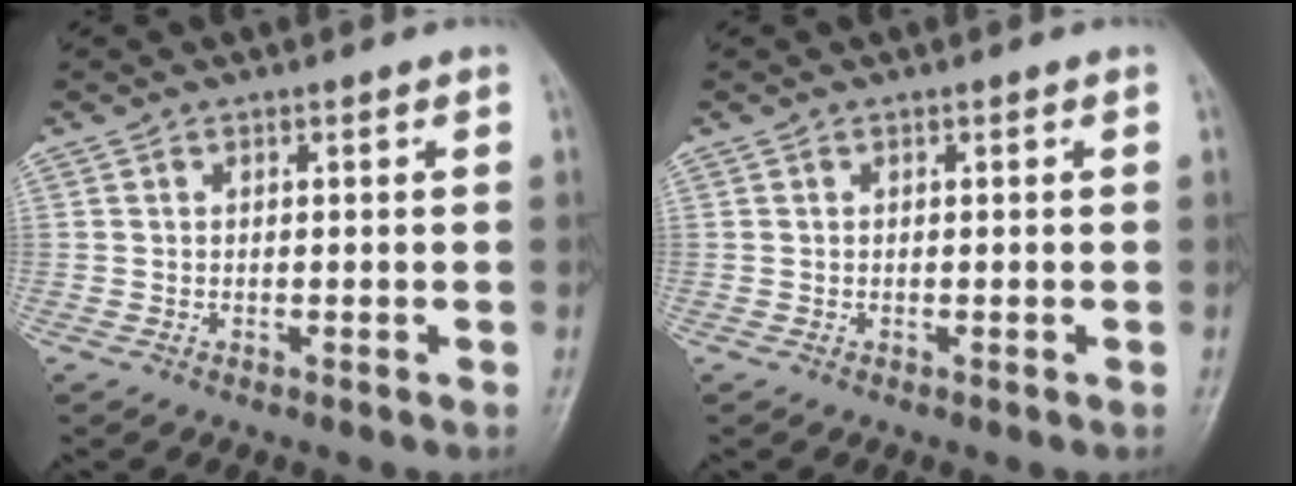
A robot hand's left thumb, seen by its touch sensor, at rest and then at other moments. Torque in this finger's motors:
{"motor_torque": [0.09, 0.01, -0.10, -0.19, 0.00]}